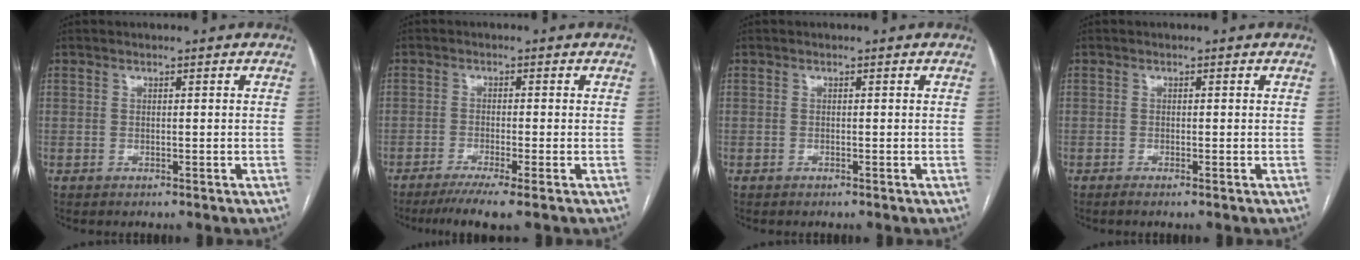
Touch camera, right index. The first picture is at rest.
{"total": 5.6, "force": [-3.9, -0.6, 4.0], "torque": [-0.065, -0.014, -0.068]}
{"total": 0.0}
{"total": 0.9, "force": [-0.5, -0.1, 0.7], "torque": [-0.013, 0.000, -0.011]}